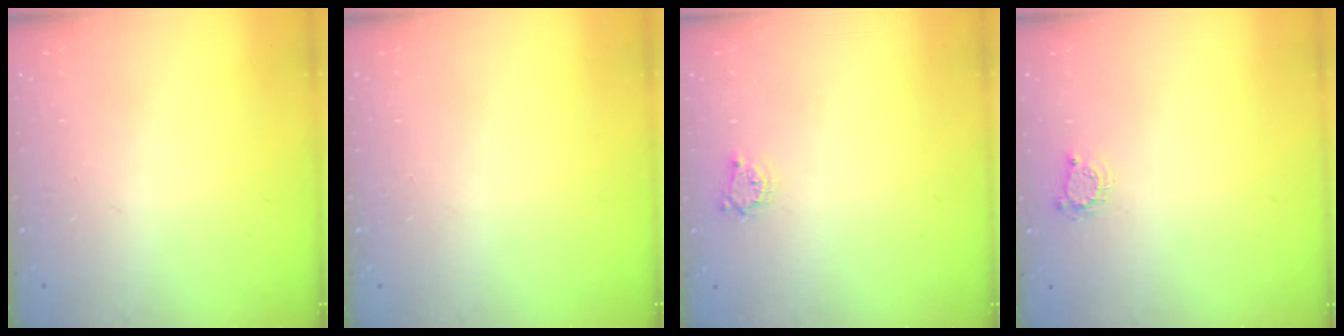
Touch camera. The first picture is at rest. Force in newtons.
{"total": 0.0}
{"total": 3.9, "press": 3.8, "slide": 0.5}
{"total": 3.5, "press": 3.5, "slide": 0.4}